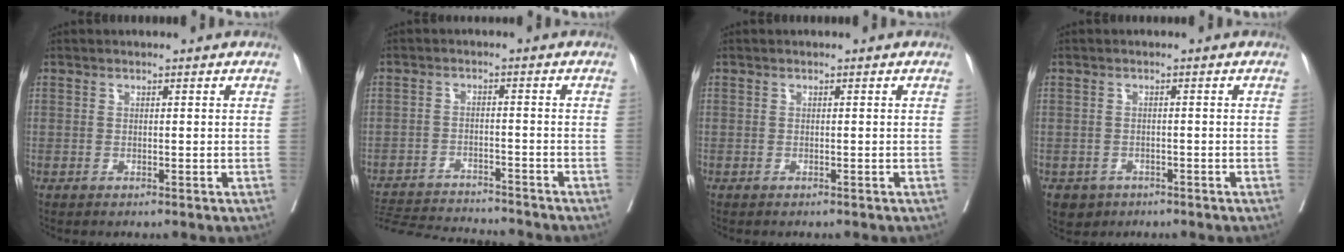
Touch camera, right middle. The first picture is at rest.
{"total": 11.2, "force": [-10.8, 1.1, 2.5], "torque": [-0.047, -0.003, -0.164]}
{"total": 0.0}
{"total": 2.5, "force": [-1.3, 2.1, 0.2], "torque": [-0.006, 0.004, -0.018]}